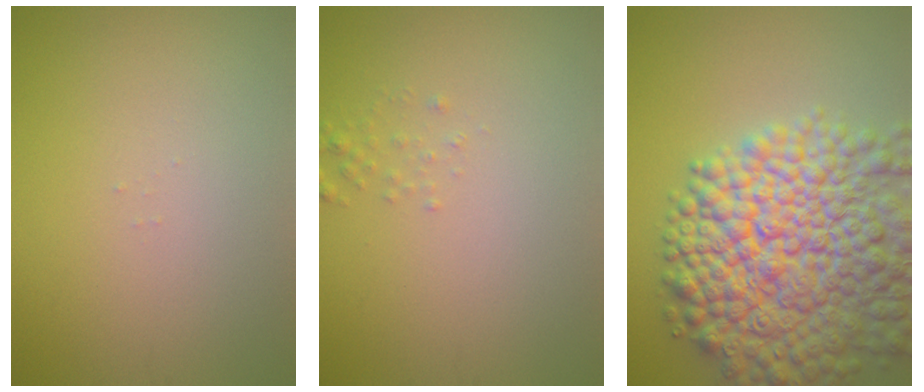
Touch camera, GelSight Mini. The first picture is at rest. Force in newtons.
{"total": 0.8, "press": 0.8, "slide": 0.1}
{"total": 14.6, "press": 14.6, "slide": 0.8}